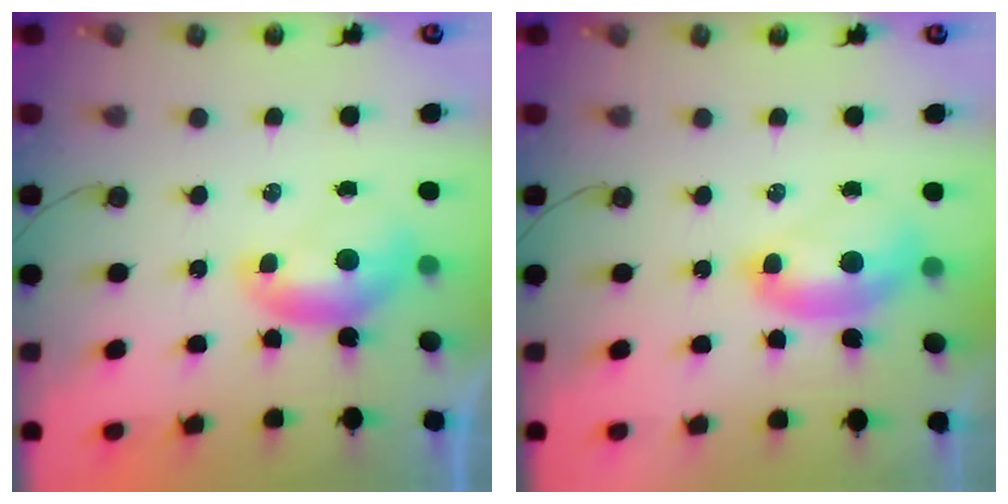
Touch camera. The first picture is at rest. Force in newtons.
{"total": 2.5, "press": 2.4, "slide": 0.6}